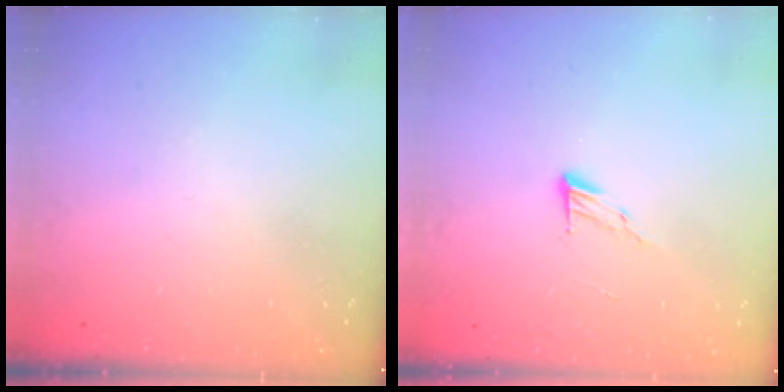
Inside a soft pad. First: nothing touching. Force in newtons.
{"total": 5.0, "press": 4.9, "slide": 0.5}